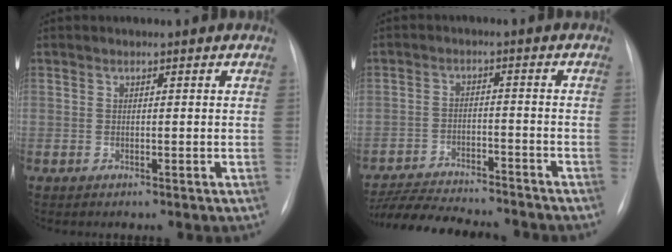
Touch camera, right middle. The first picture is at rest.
{"total": 15.6, "force": [-14.4, 2.4, 5.7], "torque": [-0.108, -0.009, -0.212]}